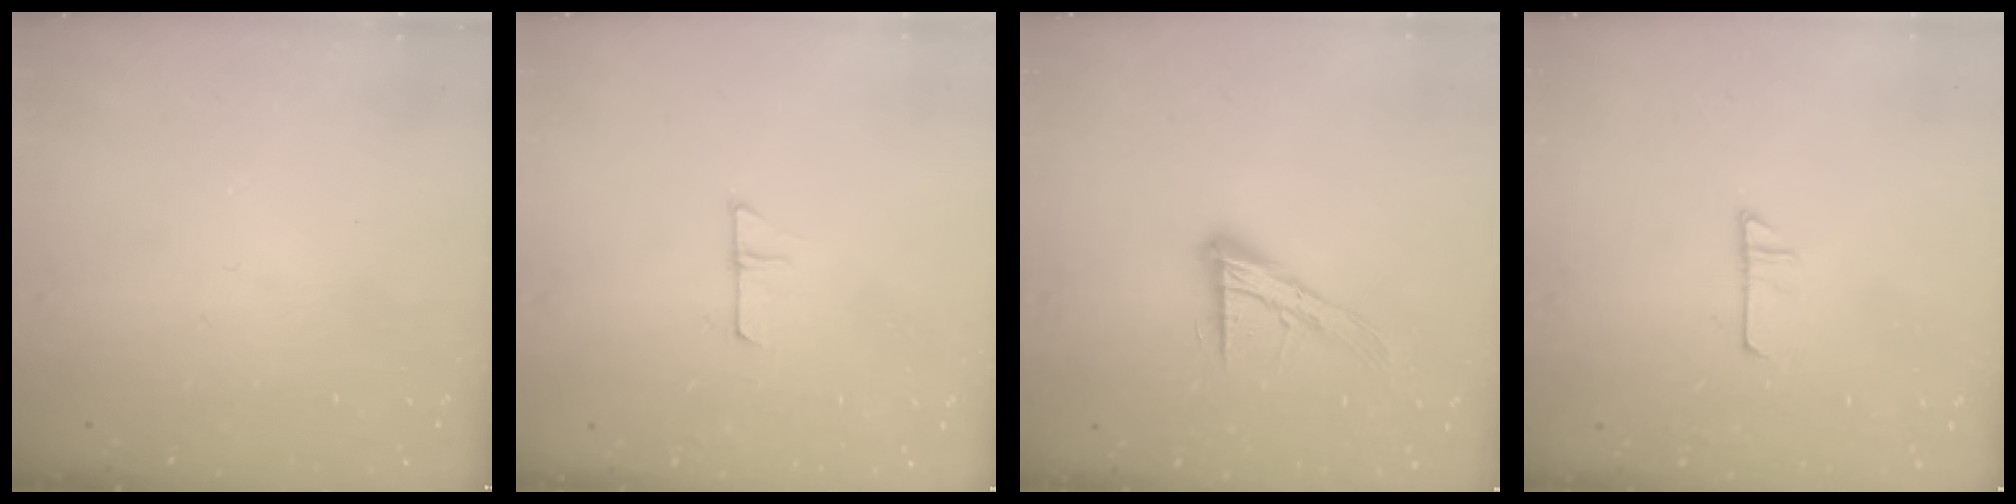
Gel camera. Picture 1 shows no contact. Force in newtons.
{"total": 5.7, "press": 5.6, "slide": 0.6}
{"total": 13.4, "press": 13.3, "slide": 1.1}
{"total": 6.4, "press": 6.4, "slide": 0.3}